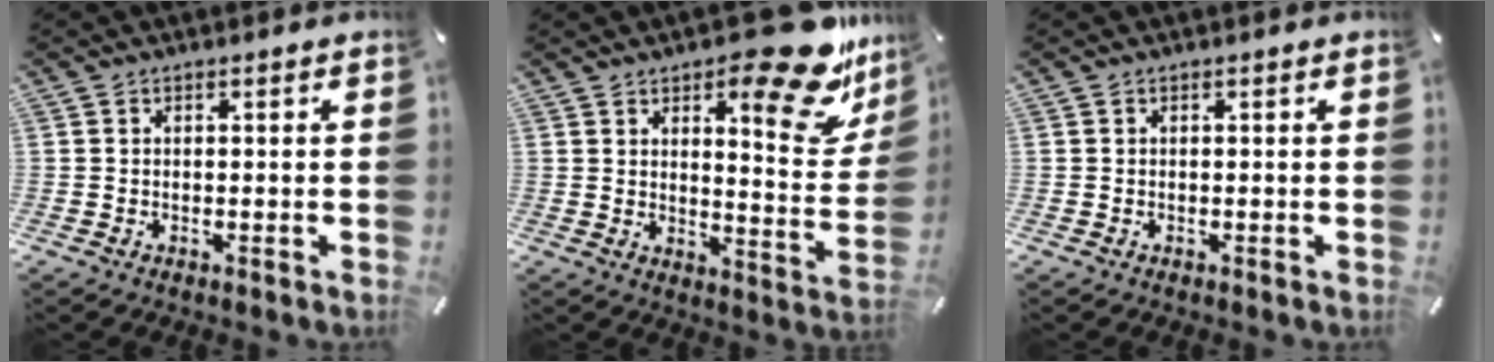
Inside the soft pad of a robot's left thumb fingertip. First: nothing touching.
{"total": 21.8, "force": [13.6, 8.6, 14.7], "torque": [-0.171, -0.107, 0.219]}
{"total": 0.0}